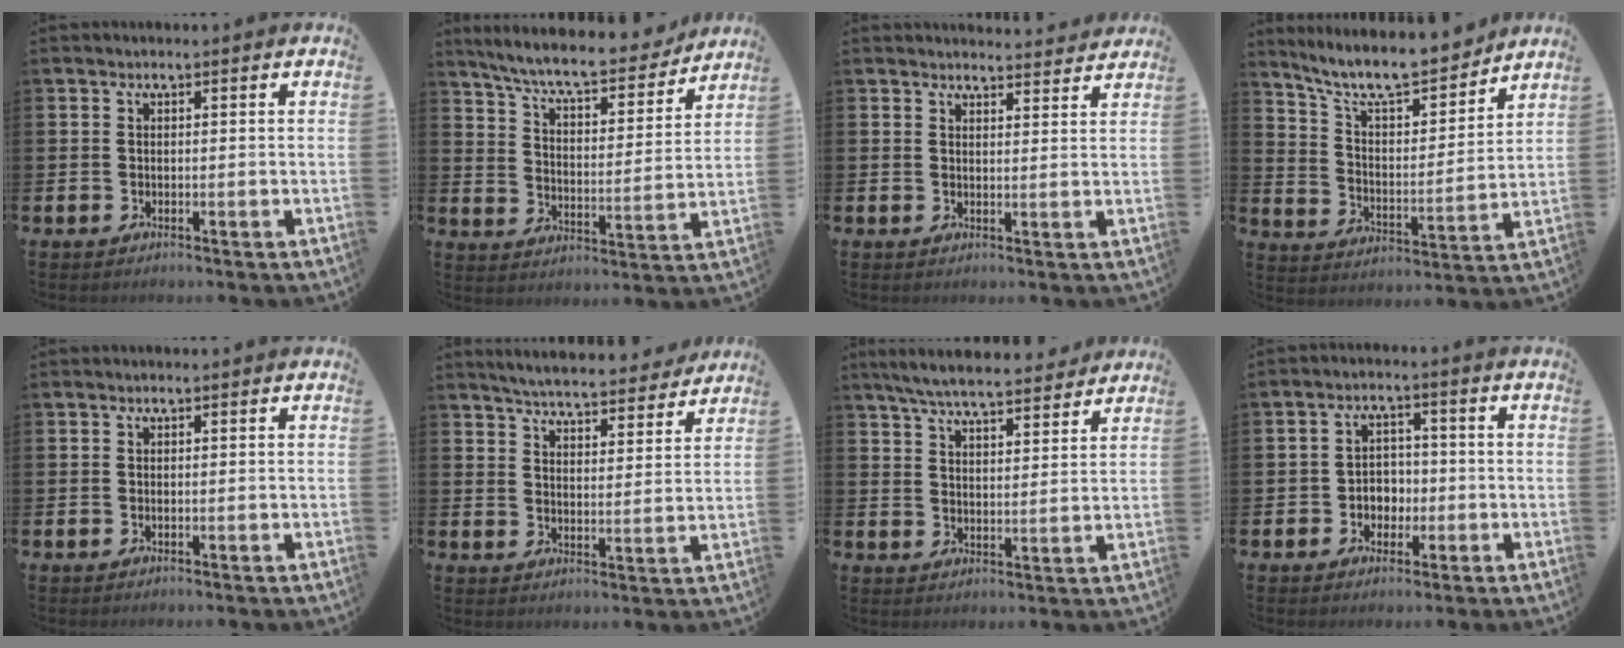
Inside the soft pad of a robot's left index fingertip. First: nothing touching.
{"total": 8.5, "force": [7.8, 1.2, 3.2], "torque": [-0.093, -0.053, 0.132]}
{"total": 3.0, "force": [3.0, 0.2, -0.1], "torque": [0.006, -0.023, 0.052]}
{"total": 9.8, "force": [8.9, 2.2, 3.6], "torque": [-0.099, -0.064, 0.153]}
{"total": 0.0}
{"total": 5.7, "force": [5.6, 0.6, 0.9], "torque": [-0.034, -0.042, 0.097]}
{"total": 6.6, "force": [6.2, 0.8, 1.9], "torque": [-0.056, -0.031, 0.110]}
{"total": 3.2, "force": [-1.0, 2.9, 1.1], "torque": [-0.028, 0.008, -0.027]}